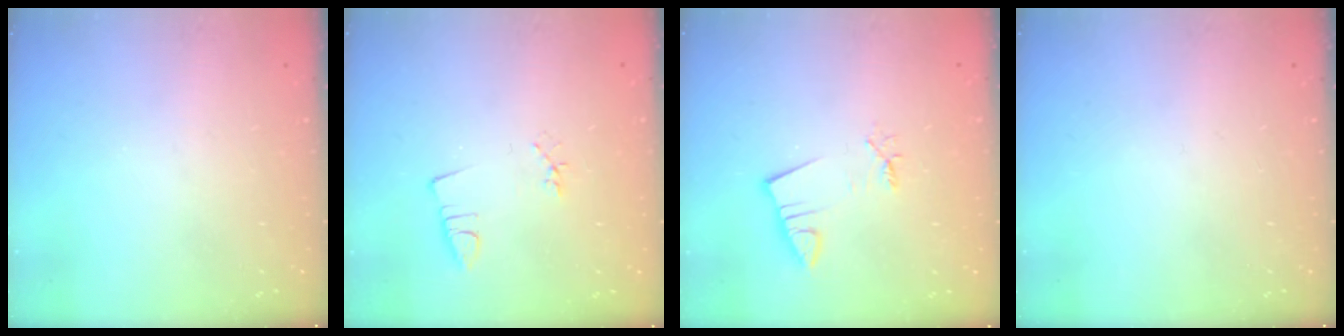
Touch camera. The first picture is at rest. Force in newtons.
{"total": 2.2, "press": 1.7, "slide": 1.4}
{"total": 2.5, "press": 2.5, "slide": 0.3}
{"total": 0.0}